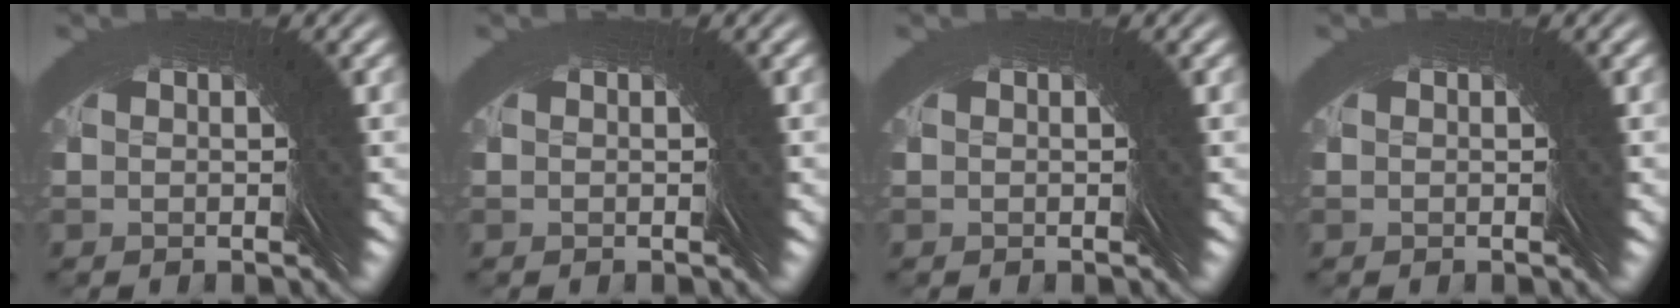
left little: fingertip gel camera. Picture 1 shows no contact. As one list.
[{"total": 0.0}, {"total": 0.0}, {"total": 0.0}]